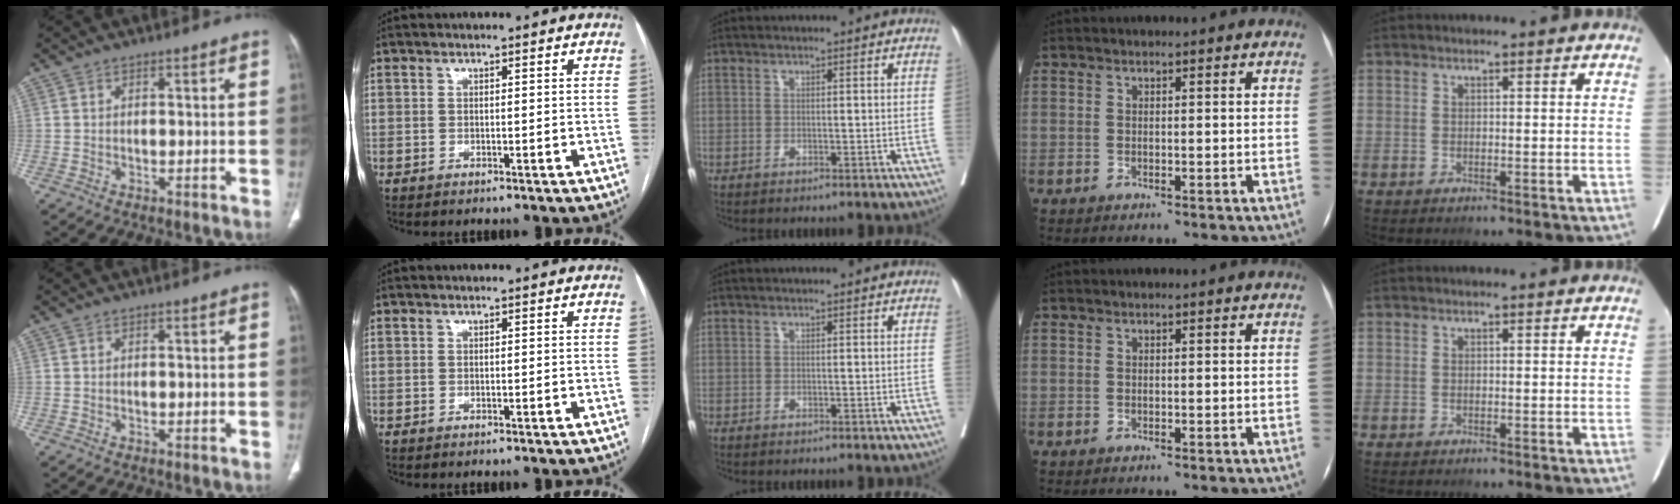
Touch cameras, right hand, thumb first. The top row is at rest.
{}